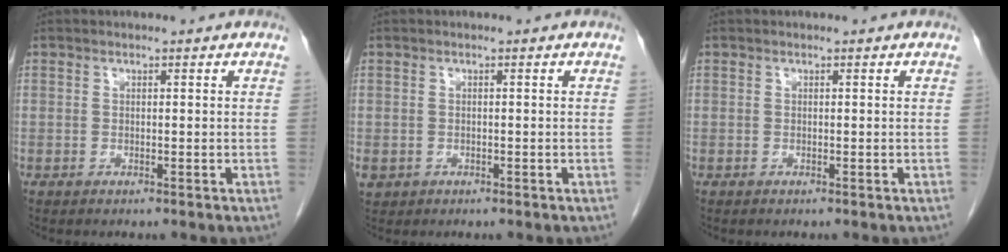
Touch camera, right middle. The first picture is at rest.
{"total": 1.8, "force": [-0.7, 1.6, 0.6], "torque": [-0.013, 0.002, -0.004]}
{"total": 0.0}